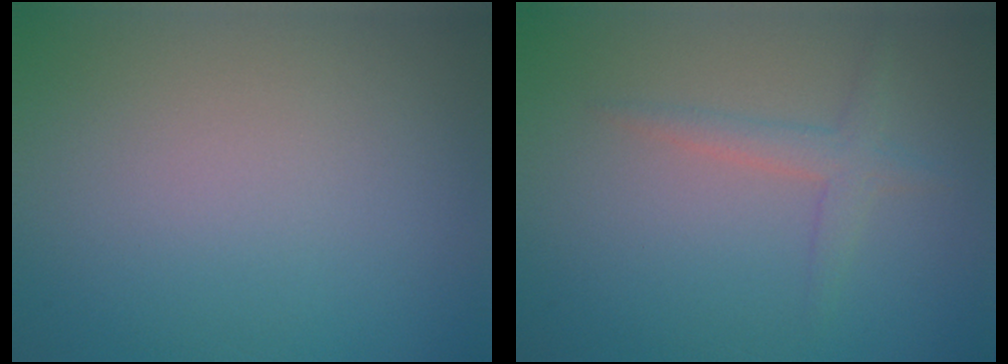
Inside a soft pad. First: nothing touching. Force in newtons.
{"total": 2.0, "press": 2.0, "slide": 0.1}